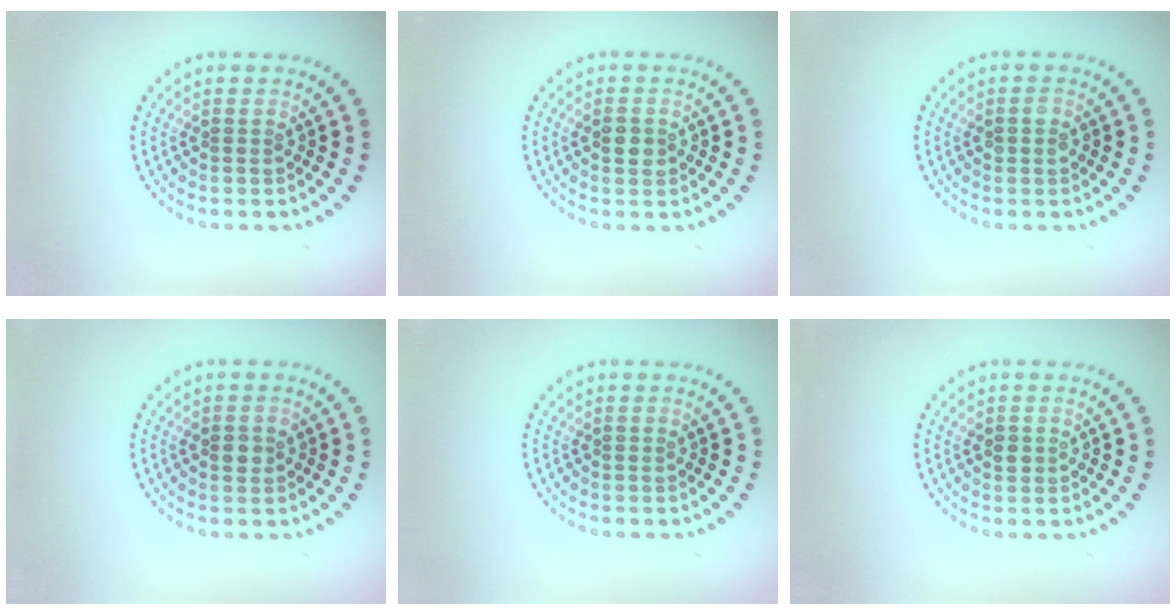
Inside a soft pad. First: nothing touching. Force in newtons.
{"total": 2.1, "press": 2.1, "slide": 0.1}
{"total": 1.1, "press": 1.1, "slide": 0.0}
{"total": 1.3, "press": 1.3, "slide": 0.2}
{"total": 0.0}
{"total": 1.0, "press": 1.0, "slide": 0.2}